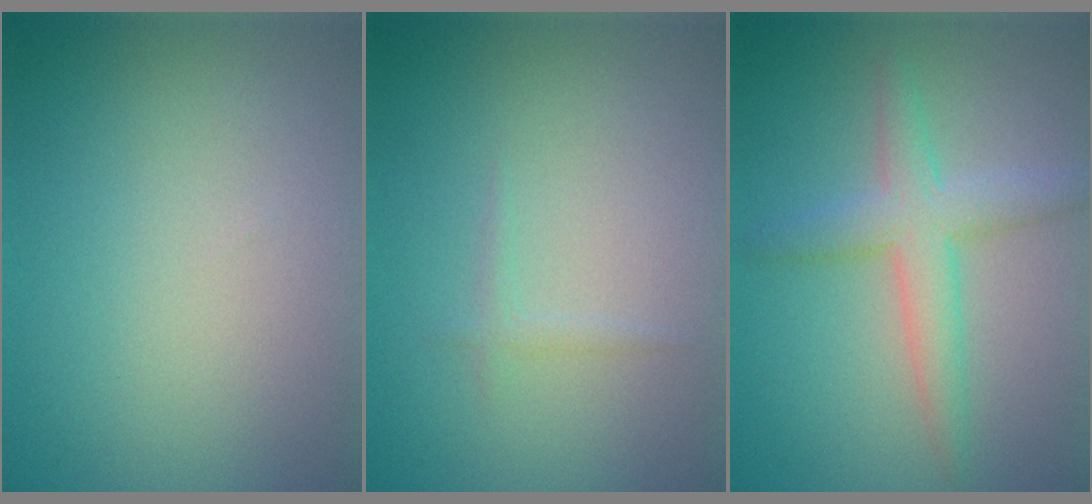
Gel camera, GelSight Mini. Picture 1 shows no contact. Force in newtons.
{"total": 0.7, "press": 0.7, "slide": 0.1}
{"total": 3.8, "press": 3.8, "slide": 0.1}